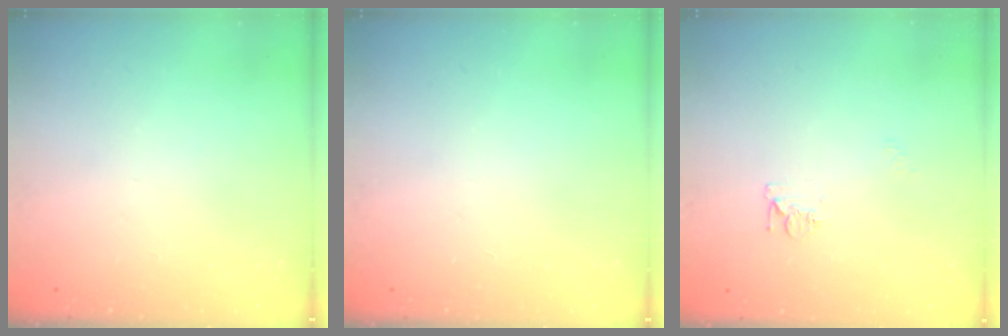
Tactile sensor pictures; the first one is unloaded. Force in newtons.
{"total": 0.0}
{"total": 5.1, "press": 5.1, "slide": 0.7}